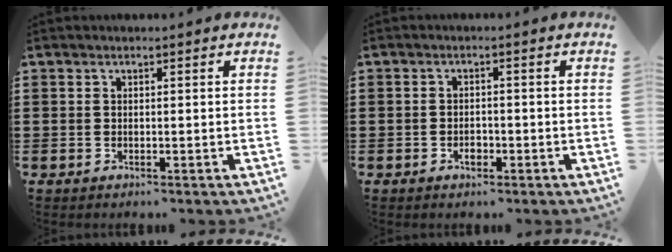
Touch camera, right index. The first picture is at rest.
{"total": 1.8, "force": [-0.9, 1.1, 1.2], "torque": [-0.025, 0.001, -0.016]}